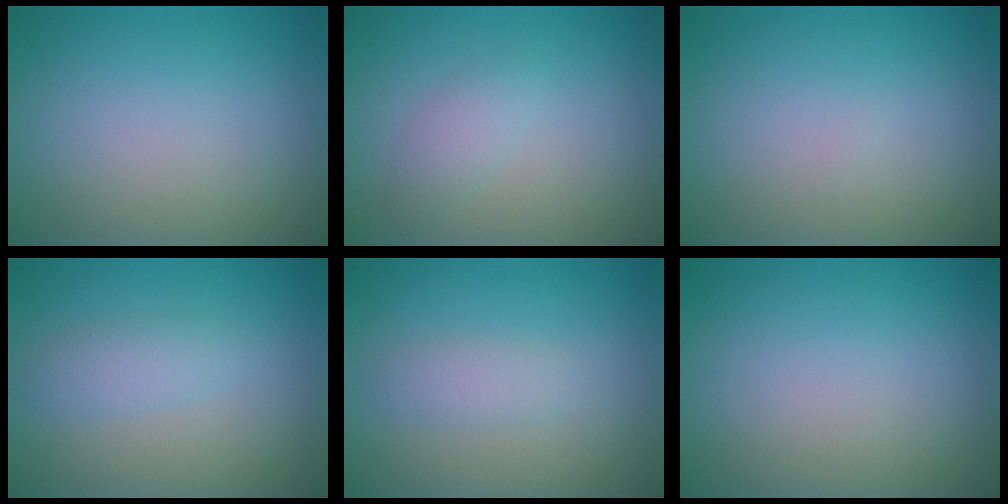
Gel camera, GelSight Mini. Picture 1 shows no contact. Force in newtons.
{"total": 1.4, "press": 1.4, "slide": 0.1}
{"total": 0.0}
{"total": 1.8, "press": 1.8, "slide": 0.0}
{"total": 1.4, "press": 1.4, "slide": 0.1}
{"total": 0.0}